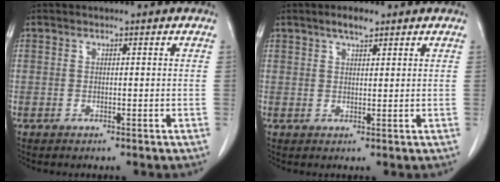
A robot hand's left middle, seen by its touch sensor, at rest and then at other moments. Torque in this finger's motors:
{"motor_torque": [0.38, -0.18, -0.01, 0.02]}